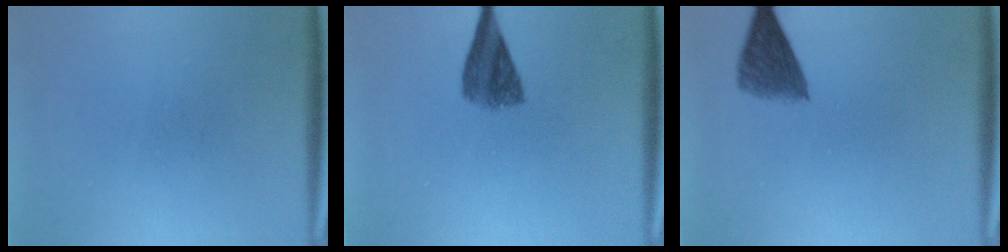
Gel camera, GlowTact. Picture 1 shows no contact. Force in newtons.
{"total": 5.4}
{"total": 4.7}